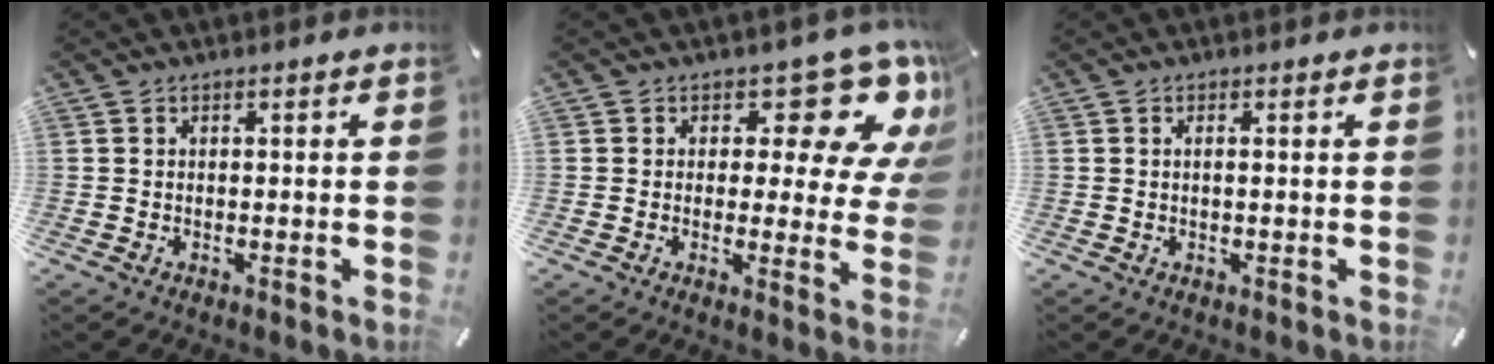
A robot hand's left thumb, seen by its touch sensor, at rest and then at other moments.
{"total": 13.2, "force": [7.9, 6.1, 8.7], "torque": [-0.097, -0.066, 0.129]}
{"total": 1.2, "force": [0.2, 0.0, 1.2], "torque": [-0.022, -0.003, 0.003]}